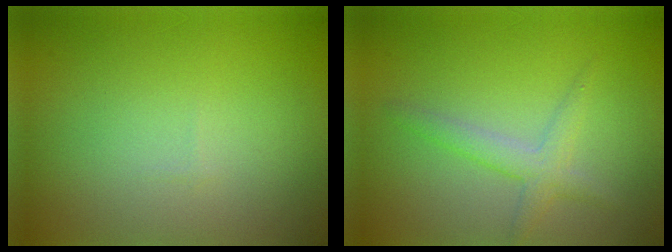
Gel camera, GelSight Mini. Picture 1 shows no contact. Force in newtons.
{"total": 2.3, "press": 2.3, "slide": 0.1}